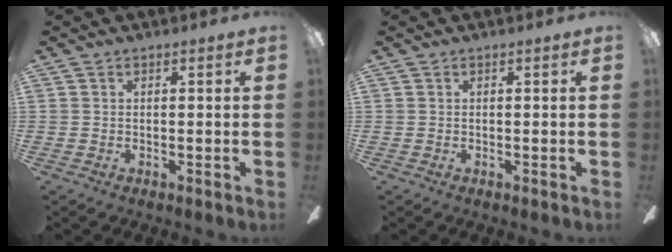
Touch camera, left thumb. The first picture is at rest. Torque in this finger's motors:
{"motor_torque": [-0.03, -0.02, 0.09, -0.11, 0.00]}